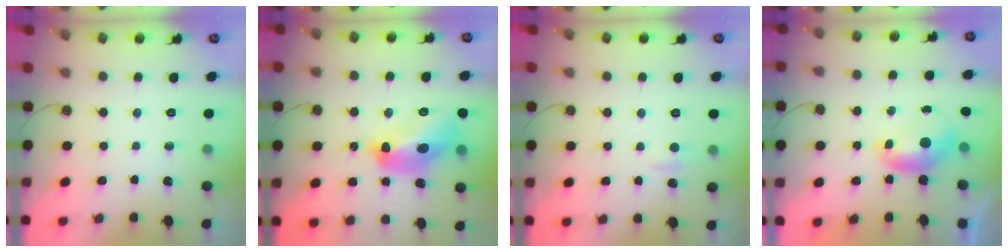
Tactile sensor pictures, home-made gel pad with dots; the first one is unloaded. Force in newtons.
{"total": 11.1, "press": 11.1, "slide": 1.1}
{"total": 1.6, "press": 1.5, "slide": 0.6}
{"total": 0.0}